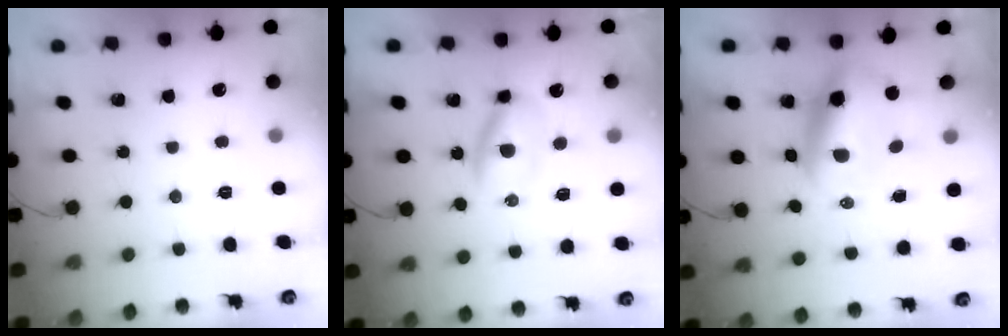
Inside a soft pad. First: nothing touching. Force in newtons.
{"total": 5.0, "press": 4.9, "slide": 1.0}
{"total": 9.5, "press": 9.3, "slide": 2.3}